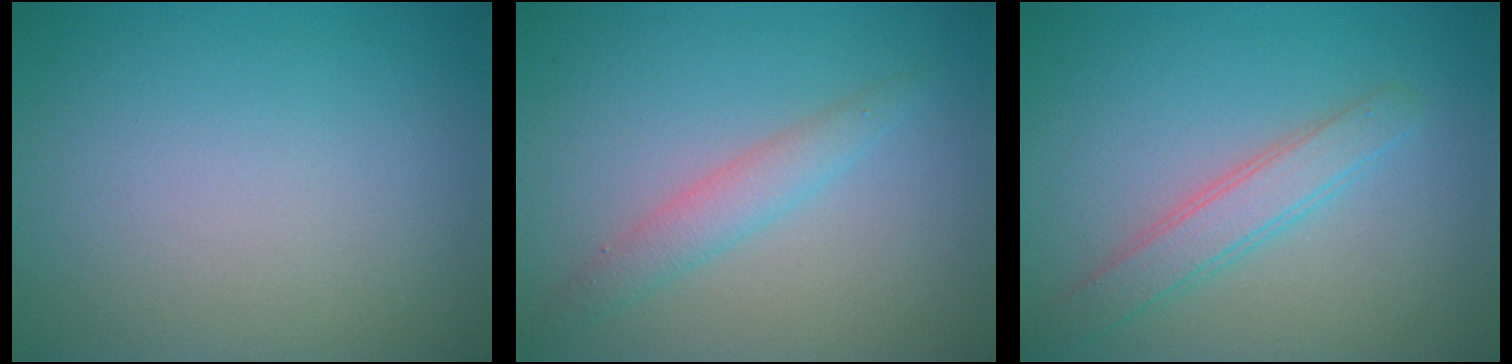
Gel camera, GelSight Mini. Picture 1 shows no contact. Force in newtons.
{"total": 2.3, "press": 2.3, "slide": 0.0}
{"total": 2.8, "press": 2.8, "slide": 0.1}